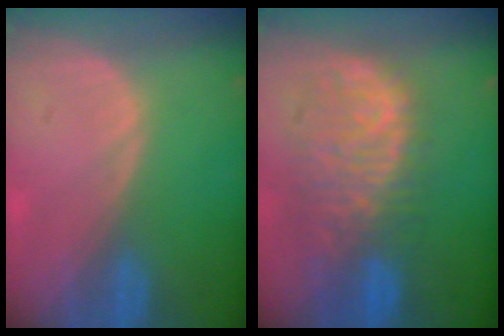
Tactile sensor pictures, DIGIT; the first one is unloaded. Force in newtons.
{"total": 11.0, "press": 9.5, "slide": 5.5}